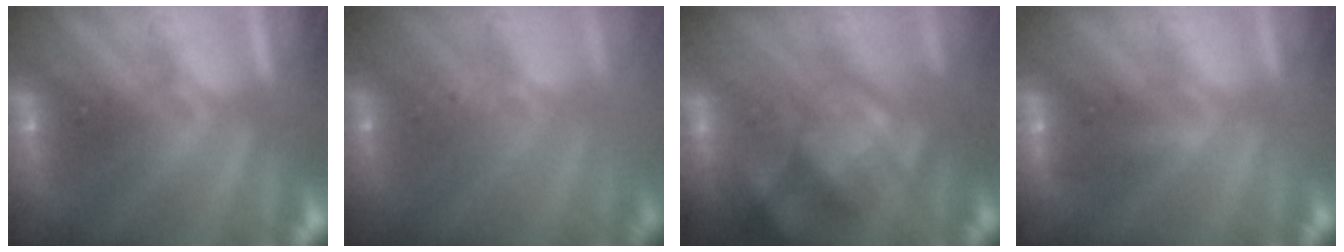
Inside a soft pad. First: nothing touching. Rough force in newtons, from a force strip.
{"total": 2.9}
{"total": 4.8}
{"total": 3.2}